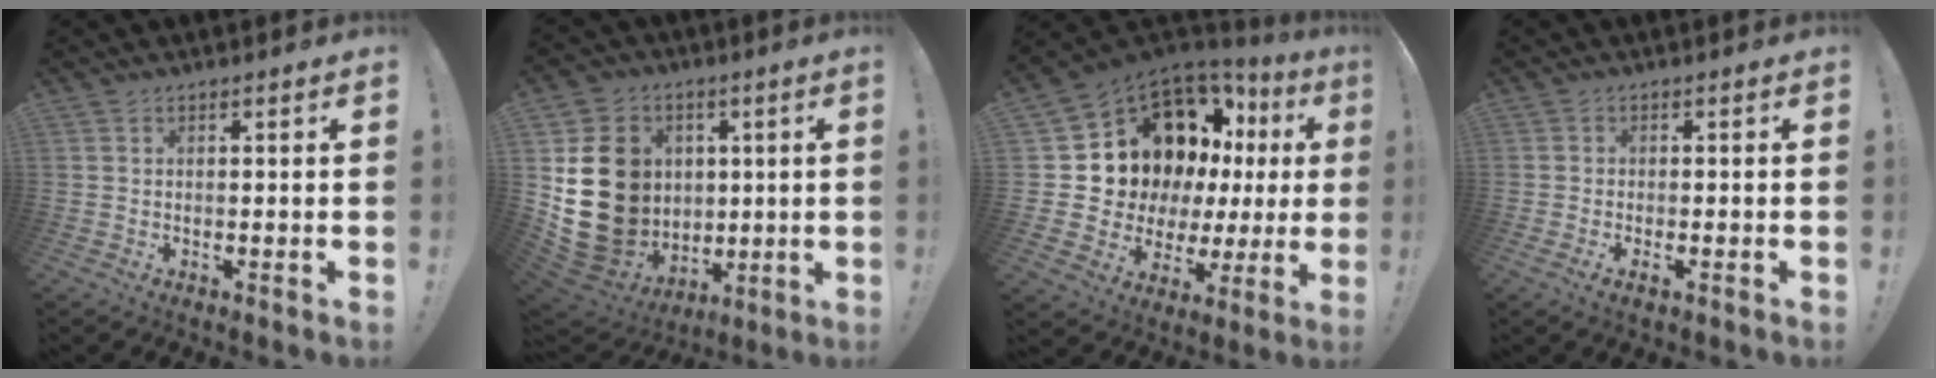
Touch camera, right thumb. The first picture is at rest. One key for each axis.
{"total": 21.0, "fx": 2.4, "fy": 18.2, "fz": 10.1, "tx": -0.177, "ty": -0.003, "tz": 0.085}
{"total": 16.1, "fx": 8.3, "fy": 10.3, "fz": 9.2, "tx": -0.140, "ty": -0.071, "tz": 0.180}
{"total": 1.9, "fx": -0.6, "fy": 0.6, "fz": 1.7, "tx": -0.026, "ty": 0.003, "tz": -0.009}